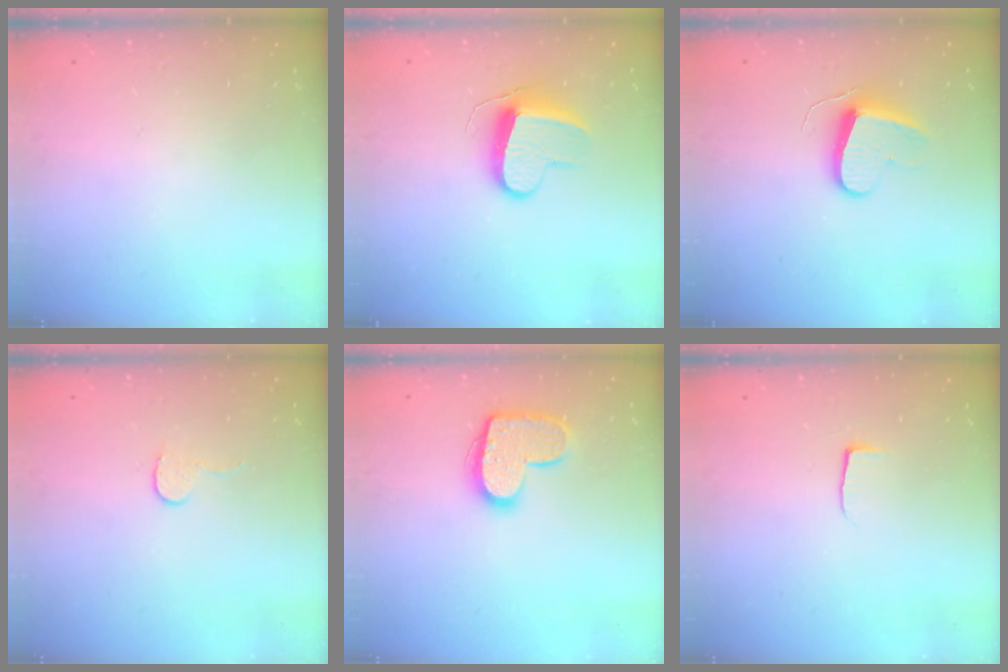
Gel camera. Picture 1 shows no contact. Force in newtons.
{"total": 9.9, "press": 9.9, "slide": 0.2}
{"total": 9.4, "press": 9.4, "slide": 0.9}
{"total": 5.5, "press": 5.5, "slide": 0.4}
{"total": 13.7, "press": 13.7, "slide": 0.6}
{"total": 3.9, "press": 3.9, "slide": 0.5}